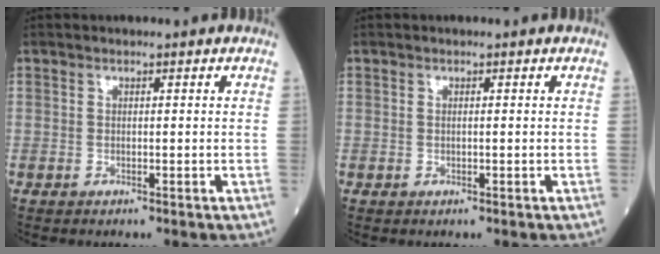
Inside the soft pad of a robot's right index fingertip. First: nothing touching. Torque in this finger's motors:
{"motor_torque": [-0.36, -0.38, -0.89, -0.20]}